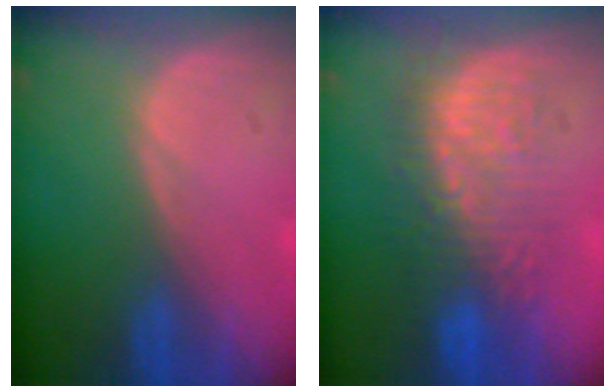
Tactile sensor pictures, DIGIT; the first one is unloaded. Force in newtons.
{"total": 9.1, "press": 9.0, "slide": 1.7}